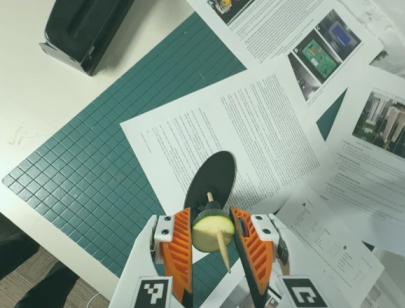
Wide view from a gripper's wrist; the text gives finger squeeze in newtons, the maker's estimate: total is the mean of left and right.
{"total": 10.3, "left": 9.7, "right": 10.8}